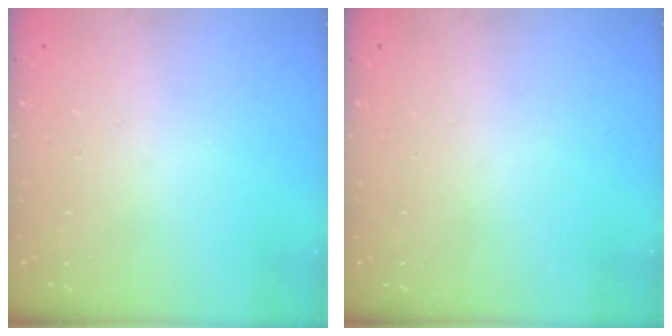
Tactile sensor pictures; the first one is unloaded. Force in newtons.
{"total": 0.0}